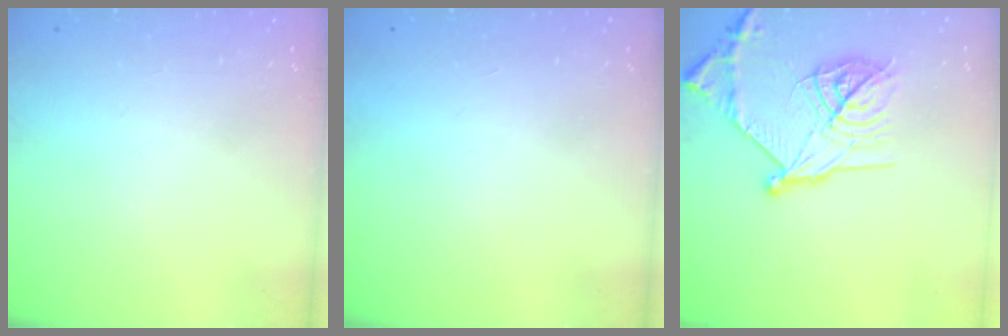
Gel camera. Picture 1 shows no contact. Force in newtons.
{"total": 1.5, "press": 1.5, "slide": 0.1}
{"total": 18.5, "press": 18.4, "slide": 1.6}